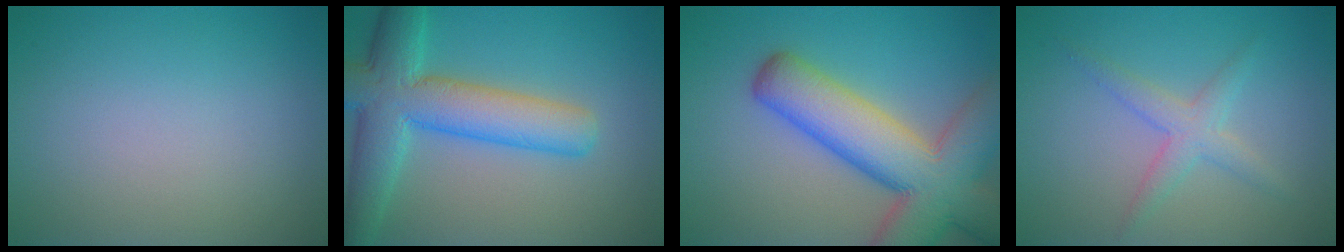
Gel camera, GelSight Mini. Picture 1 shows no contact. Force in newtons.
{"total": 8.2, "press": 8.2, "slide": 0.4}
{"total": 11.6, "press": 11.6, "slide": 0.7}
{"total": 2.5, "press": 2.5, "slide": 0.1}